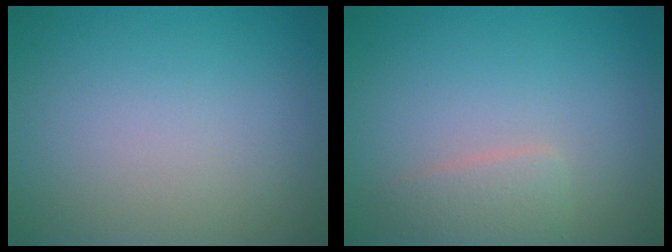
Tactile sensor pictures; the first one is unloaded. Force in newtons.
{"total": 1.8, "press": 1.8, "slide": 0.0}